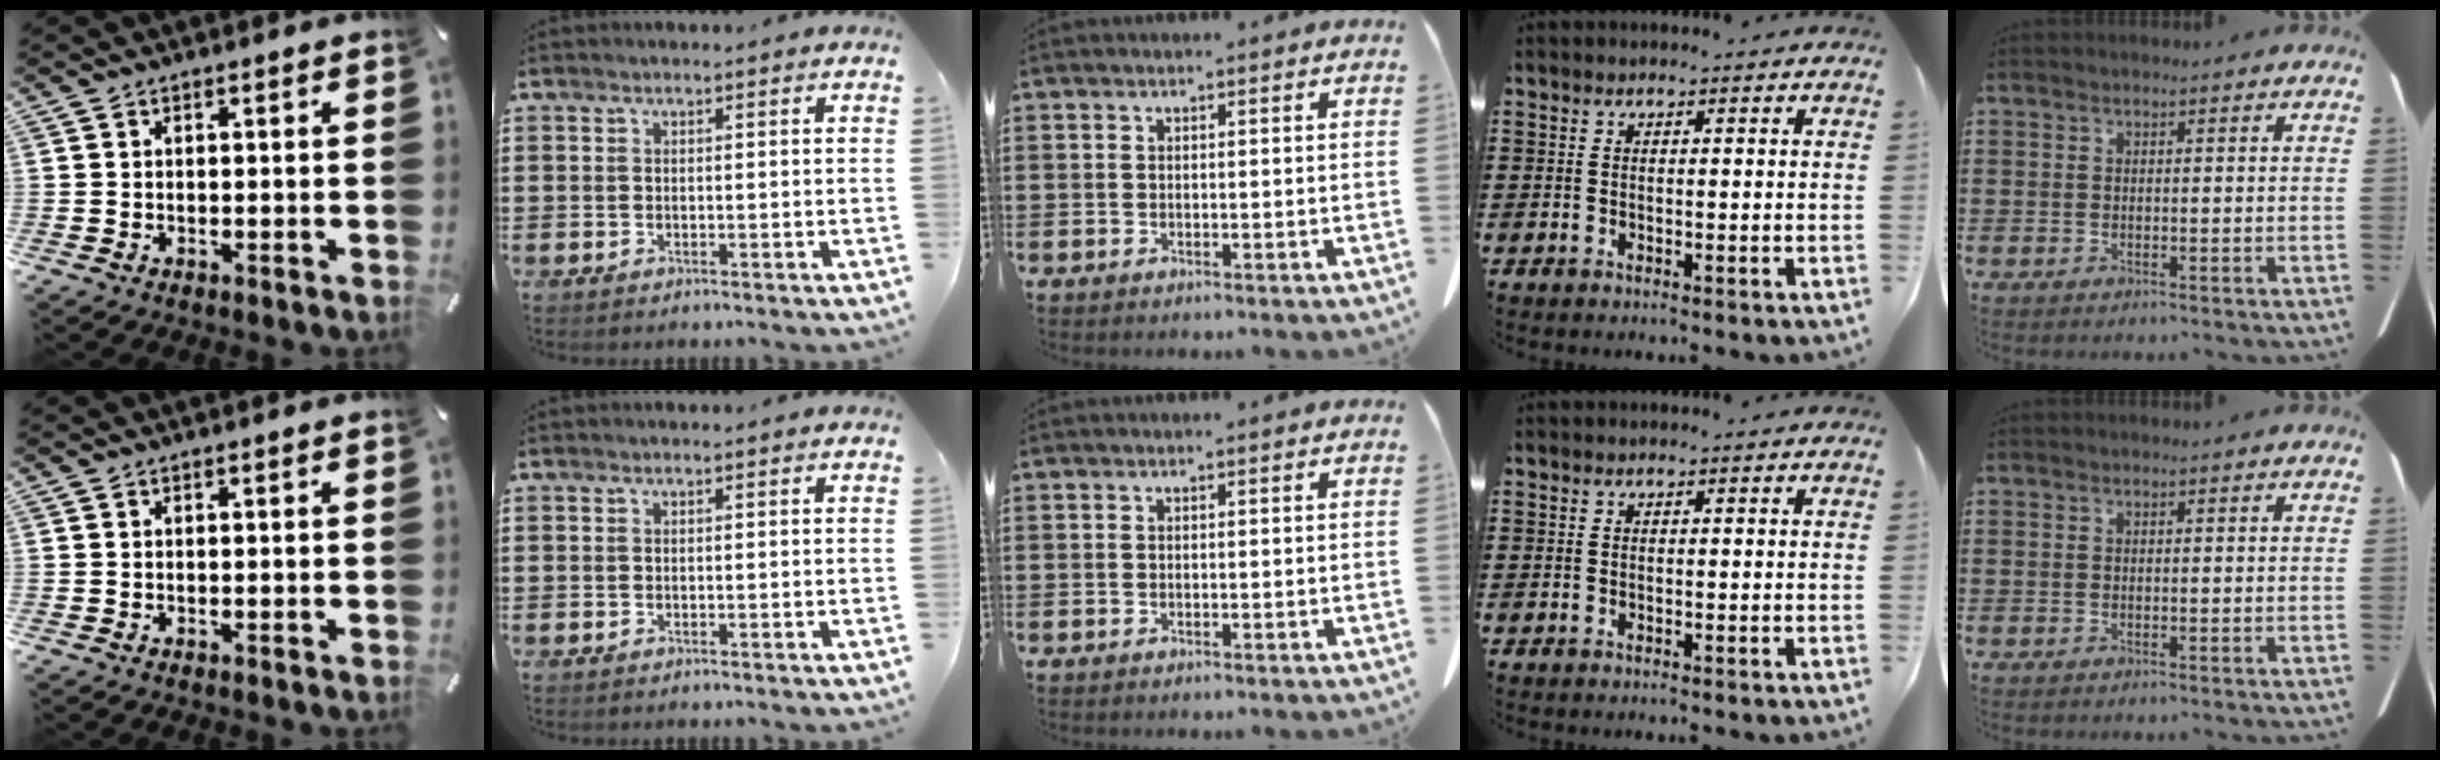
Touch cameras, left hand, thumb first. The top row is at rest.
{}